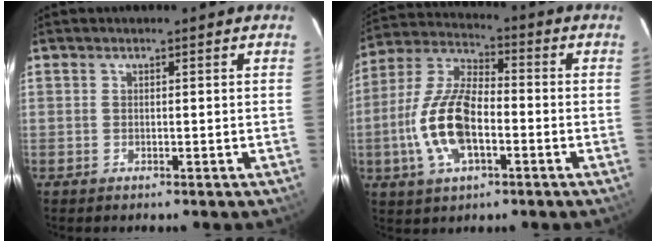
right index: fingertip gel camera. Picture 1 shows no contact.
{"total": 14.2, "force": [-3.7, 6.4, 12.2], "torque": [-0.261, 0.004, -0.072]}